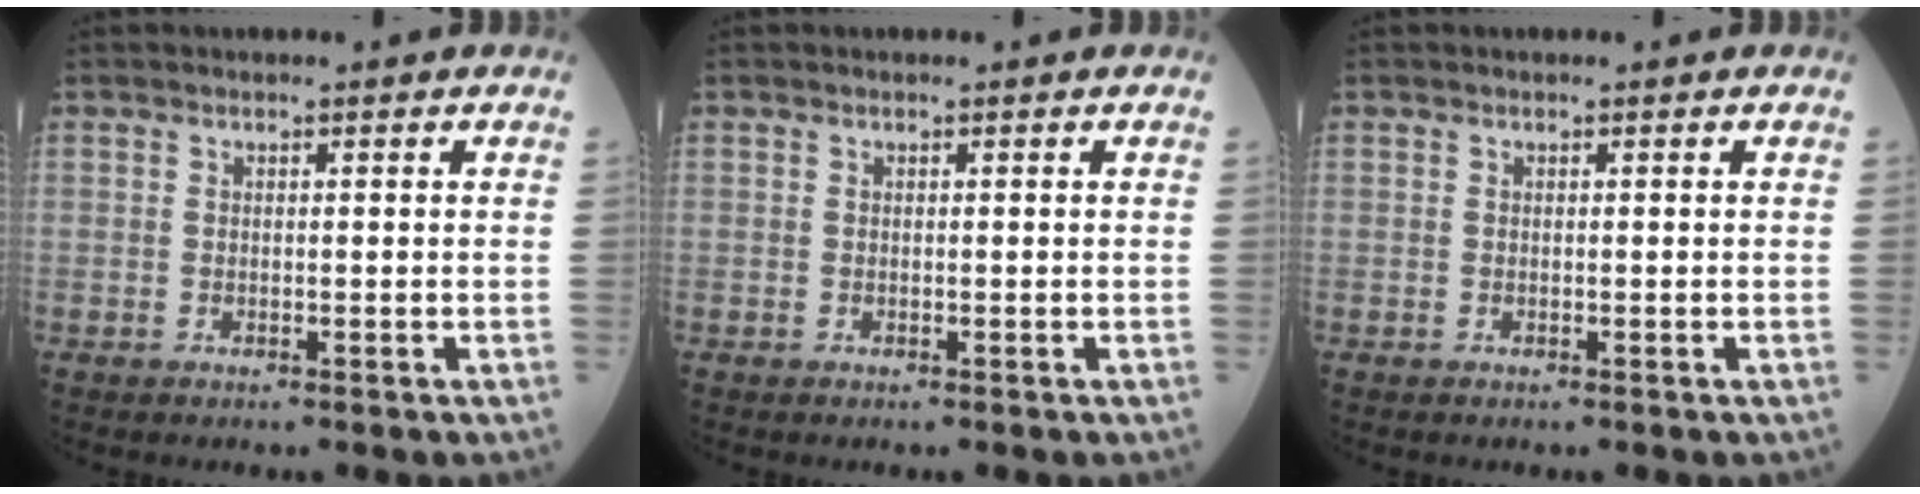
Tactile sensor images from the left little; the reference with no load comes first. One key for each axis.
{"total": 0.0}
{"total": 0.0}